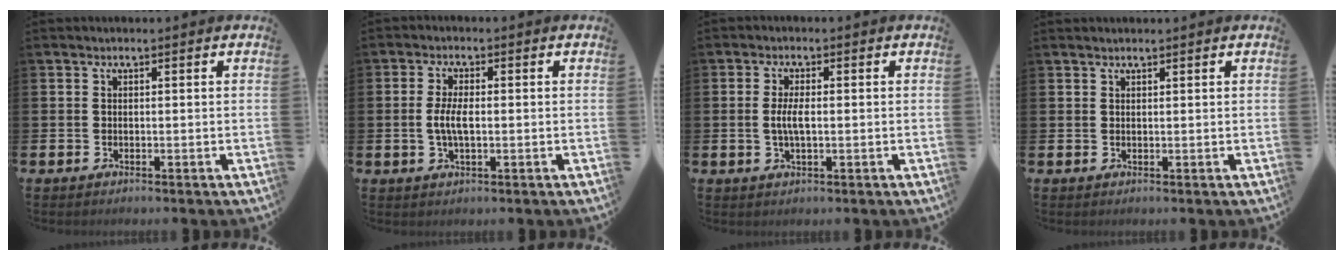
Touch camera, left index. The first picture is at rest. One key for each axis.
{"total": 3.8, "fx": -0.2, "fy": 1.5, "fz": 3.5, "tx": -0.070, "ty": 0.001, "tz": -0.007}
{"total": 3.2, "fx": 0.0, "fy": 1.2, "fz": 2.9, "tx": -0.063, "ty": 0.000, "tz": -0.005}
{"total": 0.8, "fx": 0.8, "fy": 0.0, "fz": 0.2, "tx": -0.003, "ty": 0.001, "tz": 0.014}